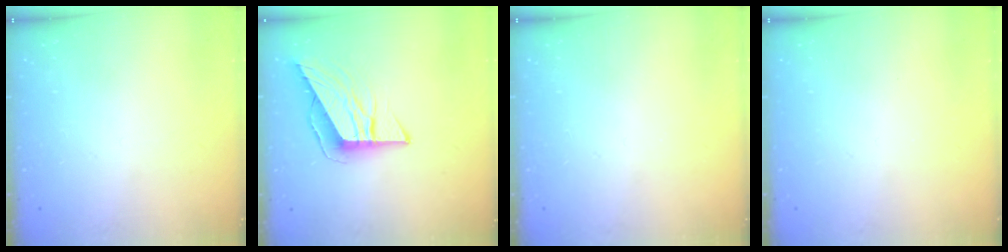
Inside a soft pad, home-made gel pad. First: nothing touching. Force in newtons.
{"total": 8.7, "press": 8.7, "slide": 0.3}
{"total": 0.0}
{"total": 0.0}